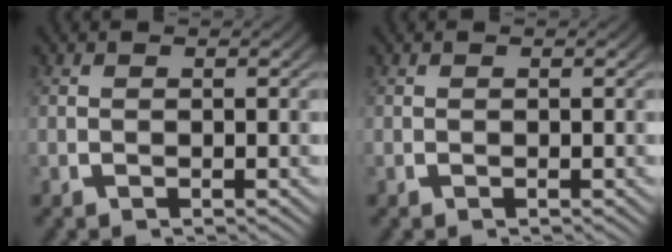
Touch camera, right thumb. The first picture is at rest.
{"total": 0.0}